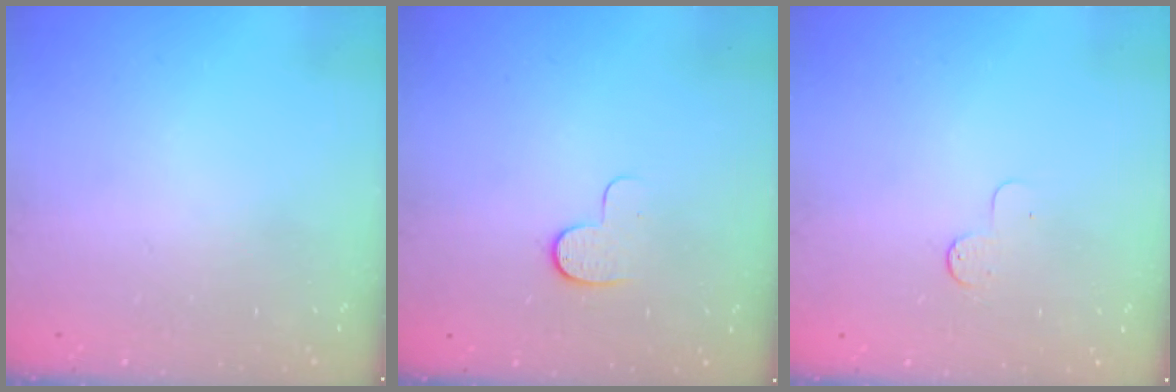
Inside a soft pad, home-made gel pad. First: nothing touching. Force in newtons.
{"total": 5.7, "press": 5.7, "slide": 0.6}
{"total": 4.1, "press": 4.0, "slide": 0.4}